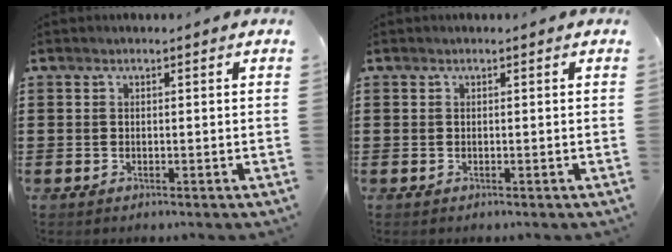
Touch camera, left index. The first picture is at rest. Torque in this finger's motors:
{"motor_torque": [0.00, 0.00, 0.02, 0.00]}